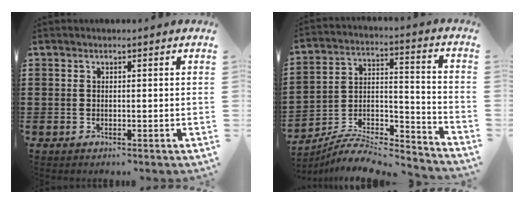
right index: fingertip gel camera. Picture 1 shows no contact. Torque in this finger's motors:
{"motor_torque": [0.08, 0.14, 0.11, 0.00]}